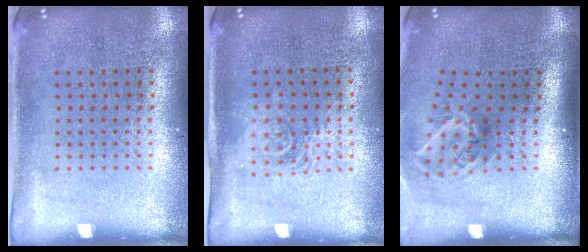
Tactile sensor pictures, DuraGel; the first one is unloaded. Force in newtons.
{"total": 1.4, "press": 1.2, "slide": 0.7}
{"total": 1.9, "press": 1.2, "slide": 1.5}